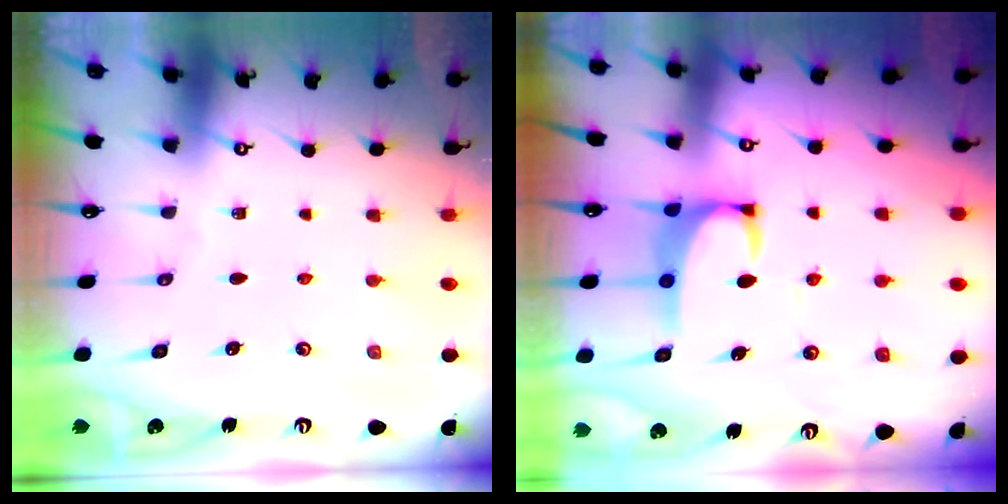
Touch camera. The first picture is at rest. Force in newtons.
{"total": 3.0, "press": 2.9, "slide": 0.8}